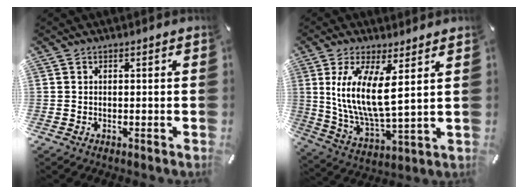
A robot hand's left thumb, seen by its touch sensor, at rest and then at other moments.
{"total": 12.7, "force": [4.5, 4.1, 11.2], "torque": [-0.252, -0.024, 0.077]}